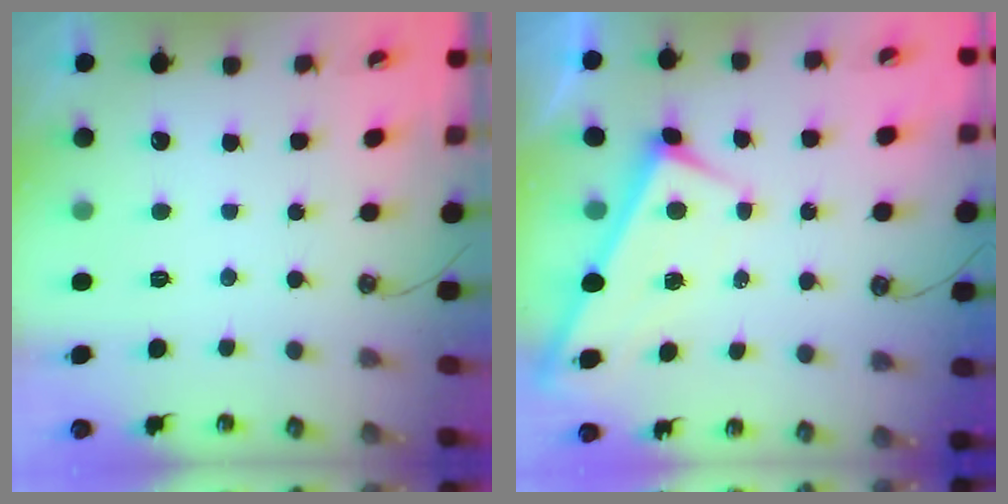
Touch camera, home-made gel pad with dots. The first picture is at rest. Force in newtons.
{"total": 2.7, "press": 2.7, "slide": 0.3}